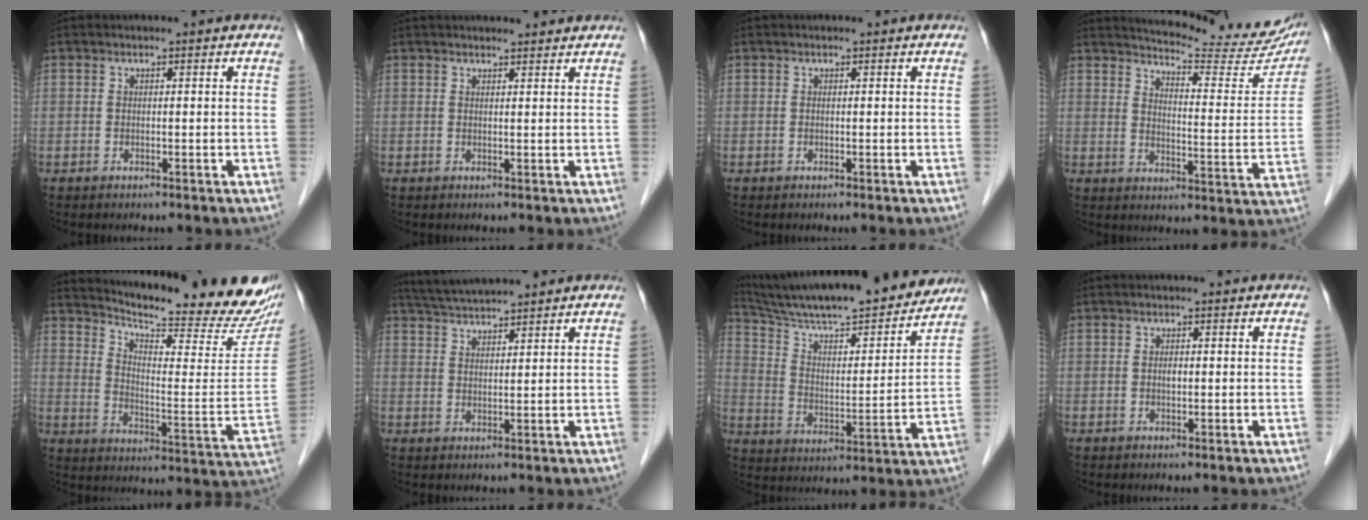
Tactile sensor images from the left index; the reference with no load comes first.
{"total": 6.8, "force": [6.5, 0.9, 1.8], "torque": [-0.015, 0.025, 0.073]}
{"total": 0.0}
{"total": 19.6, "force": [18.2, 2.7, 6.7], "torque": [-0.088, -0.063, 0.212]}
{"total": 24.7, "force": [23.0, 1.7, 9.0], "torque": [-0.141, -0.101, 0.291]}
{"total": 6.6, "force": [6.2, -0.5, 2.2], "torque": [-0.047, 0.028, 0.111]}
{"total": 23.9, "force": [21.3, 2.4, 10.5], "torque": [-0.178, -0.011, 0.318]}
{"total": 0.7, "force": [0.1, 0.3, 0.6], "torque": [-0.012, 0.001, 0.000]}